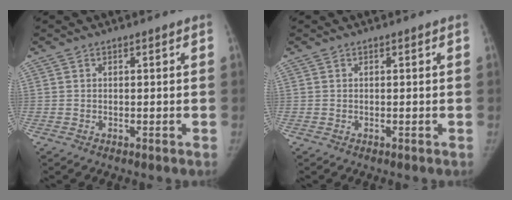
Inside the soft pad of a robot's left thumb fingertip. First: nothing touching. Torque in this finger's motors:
{"motor_torque": [-0.01, -0.01, 0.06, -0.06, 0.01]}